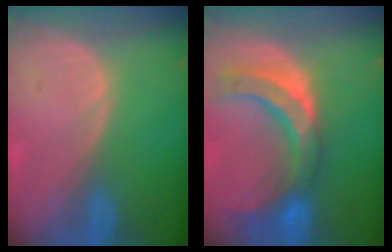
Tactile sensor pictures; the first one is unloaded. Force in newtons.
{"total": 10.3, "press": 9.5, "slide": 4.0}